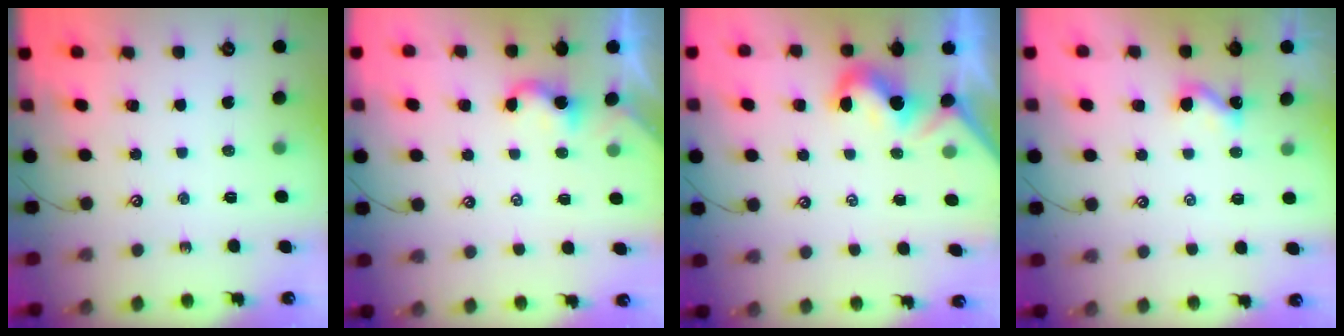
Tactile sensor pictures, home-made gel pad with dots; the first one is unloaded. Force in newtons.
{"total": 2.7, "press": 2.7, "slide": 0.2}
{"total": 1.9, "press": 1.8, "slide": 0.6}
{"total": 2.5, "press": 2.5, "slide": 0.3}